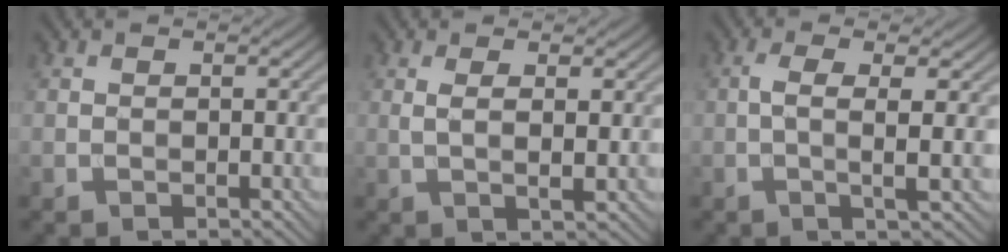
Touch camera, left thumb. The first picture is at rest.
{"total": 2.6, "force": [0.8, 0.4, 2.4], "torque": [-0.049, -0.001, 0.015]}
{"total": 3.8, "force": [0.1, 0.6, 3.7], "torque": [-0.070, 0.003, -0.003]}